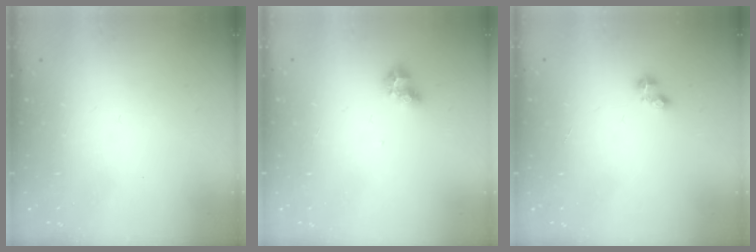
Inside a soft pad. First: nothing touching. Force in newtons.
{"total": 6.8, "press": 6.8, "slide": 0.6}
{"total": 2.5, "press": 2.5, "slide": 0.4}